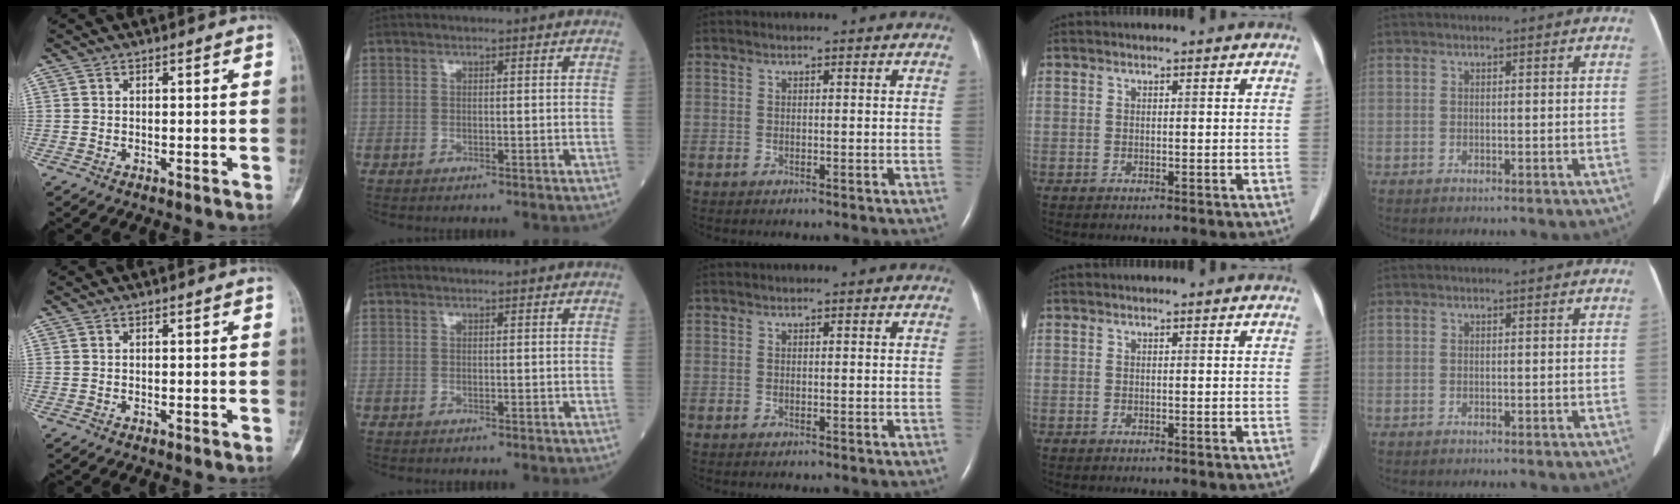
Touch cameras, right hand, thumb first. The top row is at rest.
{}